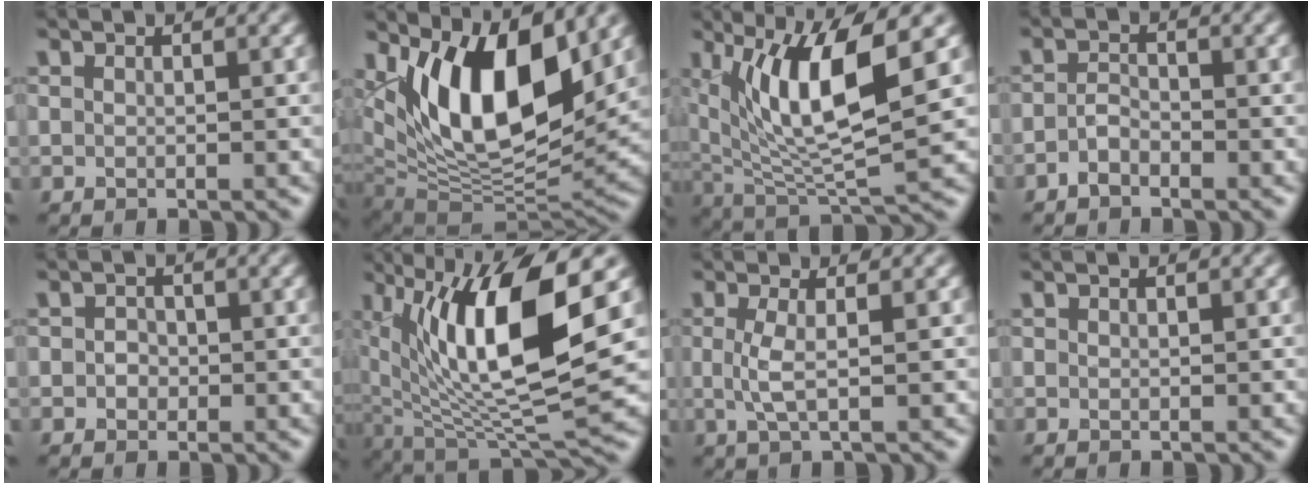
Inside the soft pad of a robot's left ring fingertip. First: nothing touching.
{"total": 12.5, "force": [5.1, 5.5, 10.0], "torque": [-0.161, -0.007, 0.092]}
{"total": 9.5, "force": [3.5, 2.5, 8.5], "torque": [-0.154, -0.009, 0.069]}
{"total": 1.5, "force": [-1.0, 0.7, 0.9], "torque": [-0.019, 0.004, -0.024]}
{"total": 1.2, "force": [-0.1, 1.1, 0.5], "torque": [-0.004, 0.000, -0.004]}
{"total": 13.1, "force": [4.2, 3.8, 11.8], "torque": [-0.206, -0.005, 0.081]}
{"total": 2.3, "force": [0.0, 0.4, 2.2], "torque": [-0.051, -0.001, -0.001]}
{"total": 0.0}